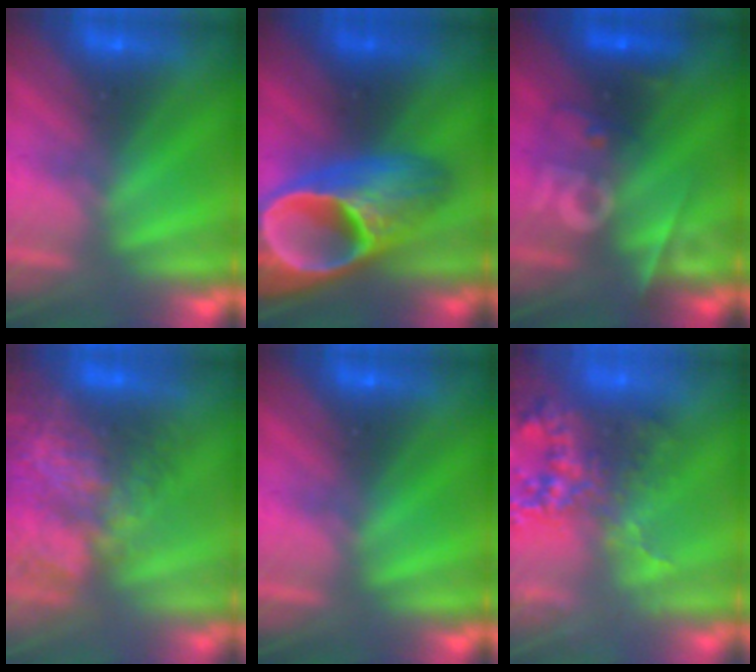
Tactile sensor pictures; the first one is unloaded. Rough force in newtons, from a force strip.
{"total": 9.6}
{"total": 2.5}
{"total": 7.6}
{"total": 0.0}
{"total": 8.2}